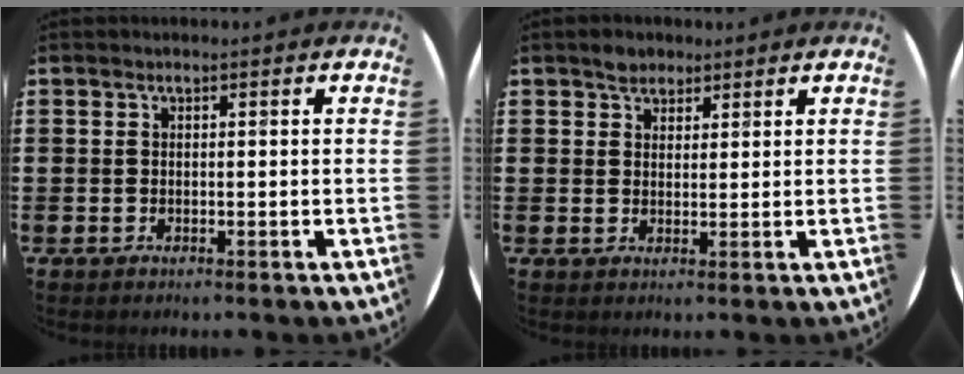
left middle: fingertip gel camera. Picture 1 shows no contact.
{"total": 2.2, "force": [1.9, 1.1, 0.1], "torque": [0.004, 0.001, 0.037]}